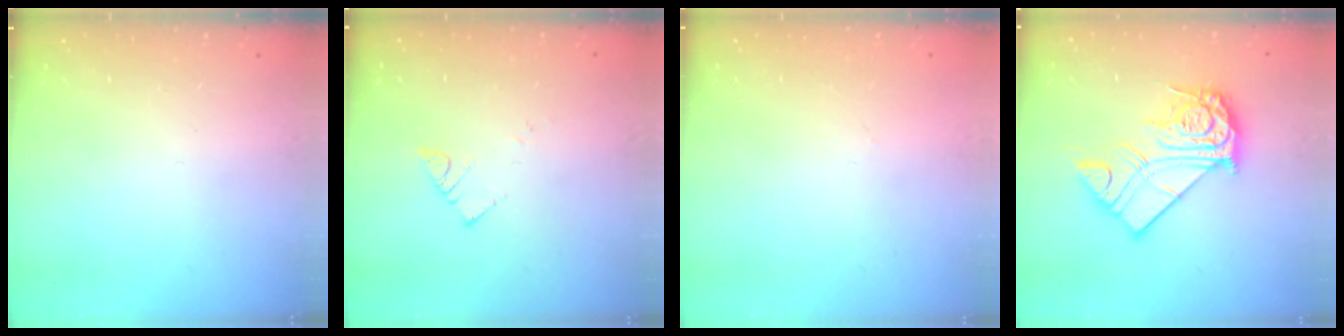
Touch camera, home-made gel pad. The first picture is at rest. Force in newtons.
{"total": 3.8, "press": 3.8, "slide": 0.2}
{"total": 0.0}
{"total": 17.4, "press": 17.3, "slide": 1.7}